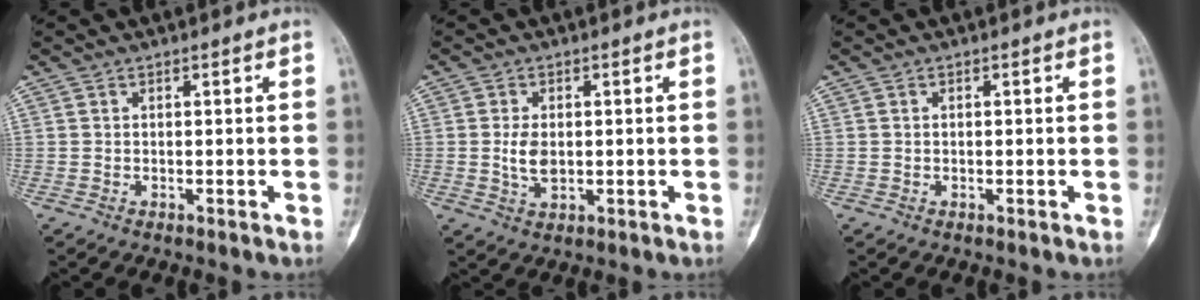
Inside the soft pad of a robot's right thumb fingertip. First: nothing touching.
{"total": 4.3, "force": [0.0, 2.6, 3.4], "torque": [-0.066, -0.004, 0.004]}
{"total": 0.0}